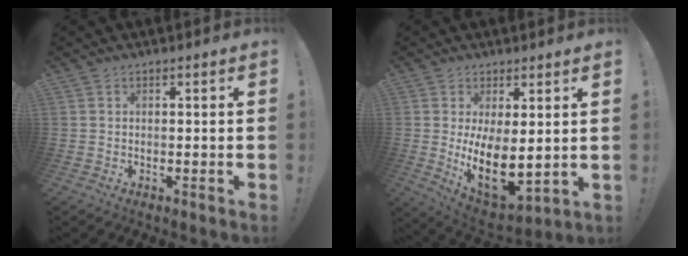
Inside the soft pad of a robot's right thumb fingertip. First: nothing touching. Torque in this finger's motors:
{"motor_torque": [-0.30, 0.65, 0.80, 0.59, 0.13]}